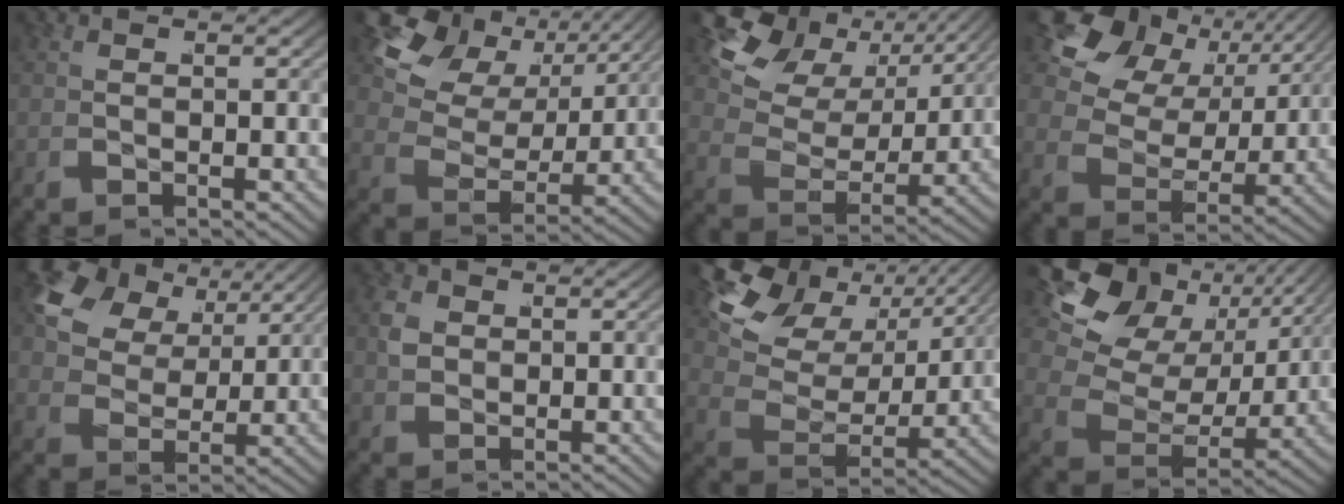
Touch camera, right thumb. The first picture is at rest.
{"total": 10.9, "force": [3.8, 7.7, 6.7], "torque": [-0.136, 0.004, 0.042]}
{"total": 10.1, "force": [4.1, 6.6, 6.4], "torque": [-0.124, 0.005, 0.050]}
{"total": 11.1, "force": [3.8, 8.0, 6.8], "torque": [-0.133, -0.002, 0.047]}
{"total": 8.5, "force": [3.0, 6.3, 4.7], "torque": [-0.115, -0.001, 0.043]}
{"total": 2.5, "force": [0.2, 2.2, 1.2], "torque": [-0.038, -0.017, 0.013]}
{"total": 9.8, "force": [4.2, 6.1, 6.5], "torque": [-0.129, -0.001, 0.057]}
{"total": 11.6, "force": [4.2, 7.5, 7.8], "torque": [-0.150, -0.001, 0.054]}